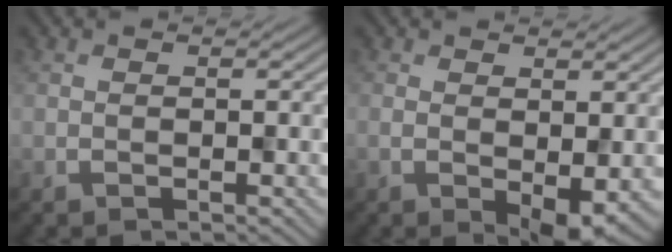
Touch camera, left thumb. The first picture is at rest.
{"total": 4.7, "force": [-1.2, 1.6, 4.3], "torque": [-0.064, -0.008, -0.004]}